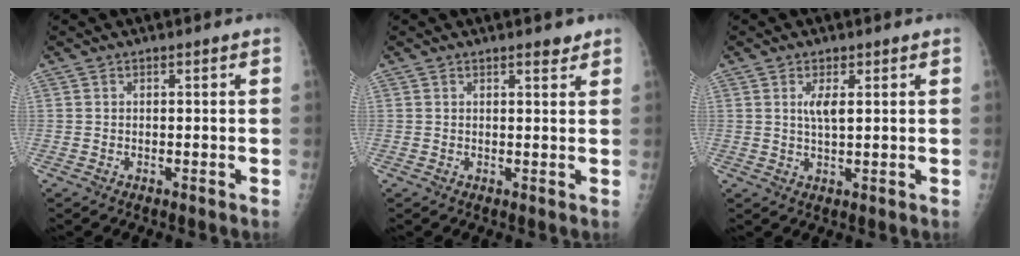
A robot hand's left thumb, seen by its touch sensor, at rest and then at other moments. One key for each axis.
{"total": 2.0, "fx": 1.7, "fy": 0.6, "fz": 1.0, "tx": -0.005, "ty": -0.010, "tz": 0.021}
{"total": 3.3, "fx": 1.2, "fy": 1.2, "fz": 2.8, "tx": -0.047, "ty": -0.008, "tz": 0.023}